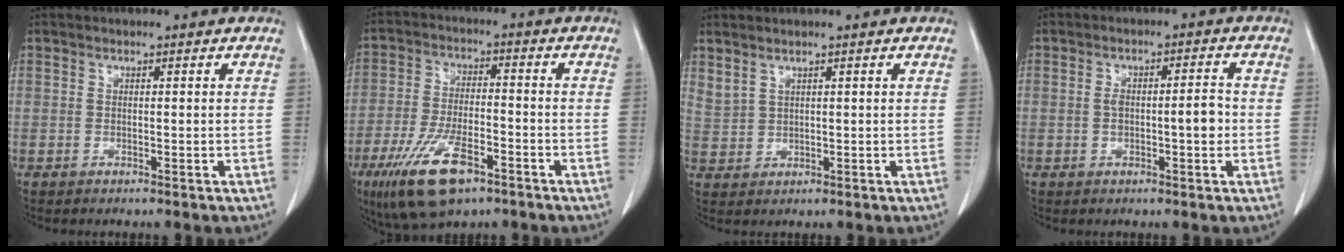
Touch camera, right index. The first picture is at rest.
{"total": 12.5, "force": [-7.2, 4.5, 9.2], "torque": [-0.184, -0.011, -0.122]}
{"total": 2.3, "force": [2.1, 0.7, 0.8], "torque": [-0.017, 0.004, 0.052]}
{"total": 4.8, "force": [-0.5, 1.1, 4.7], "torque": [-0.090, 0.017, -0.003]}